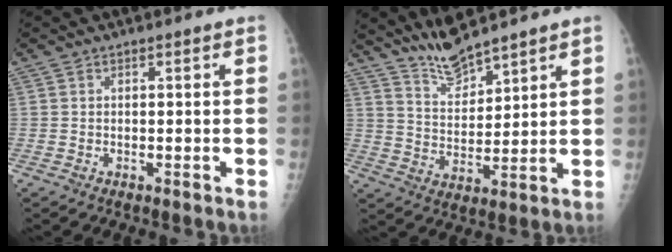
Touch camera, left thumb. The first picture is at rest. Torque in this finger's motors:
{"motor_torque": [0.27, -0.14, -0.17, -0.30, 0.00]}